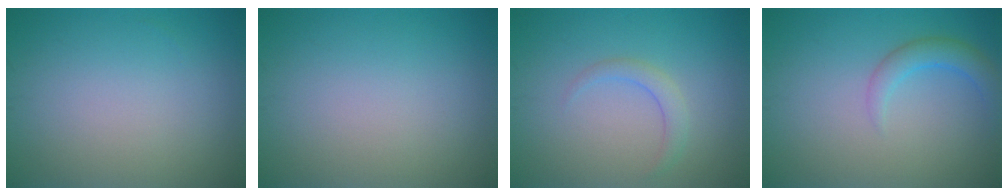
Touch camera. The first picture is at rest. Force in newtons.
{"total": 0.0}
{"total": 1.6, "press": 1.6, "slide": 0.1}
{"total": 2.4, "press": 2.4, "slide": 0.3}